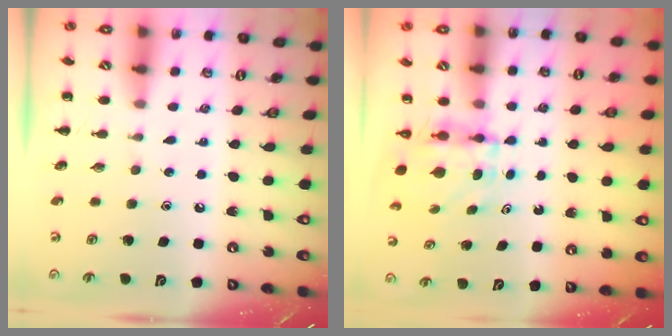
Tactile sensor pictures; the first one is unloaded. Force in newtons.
{"total": 3.9, "press": 3.8, "slide": 0.3}